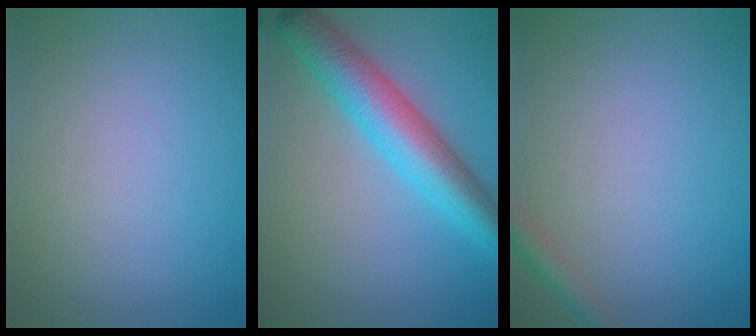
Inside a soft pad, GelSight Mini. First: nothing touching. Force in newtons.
{"total": 6.7, "press": 6.7, "slide": 0.0}
{"total": 1.5, "press": 1.5, "slide": 0.0}